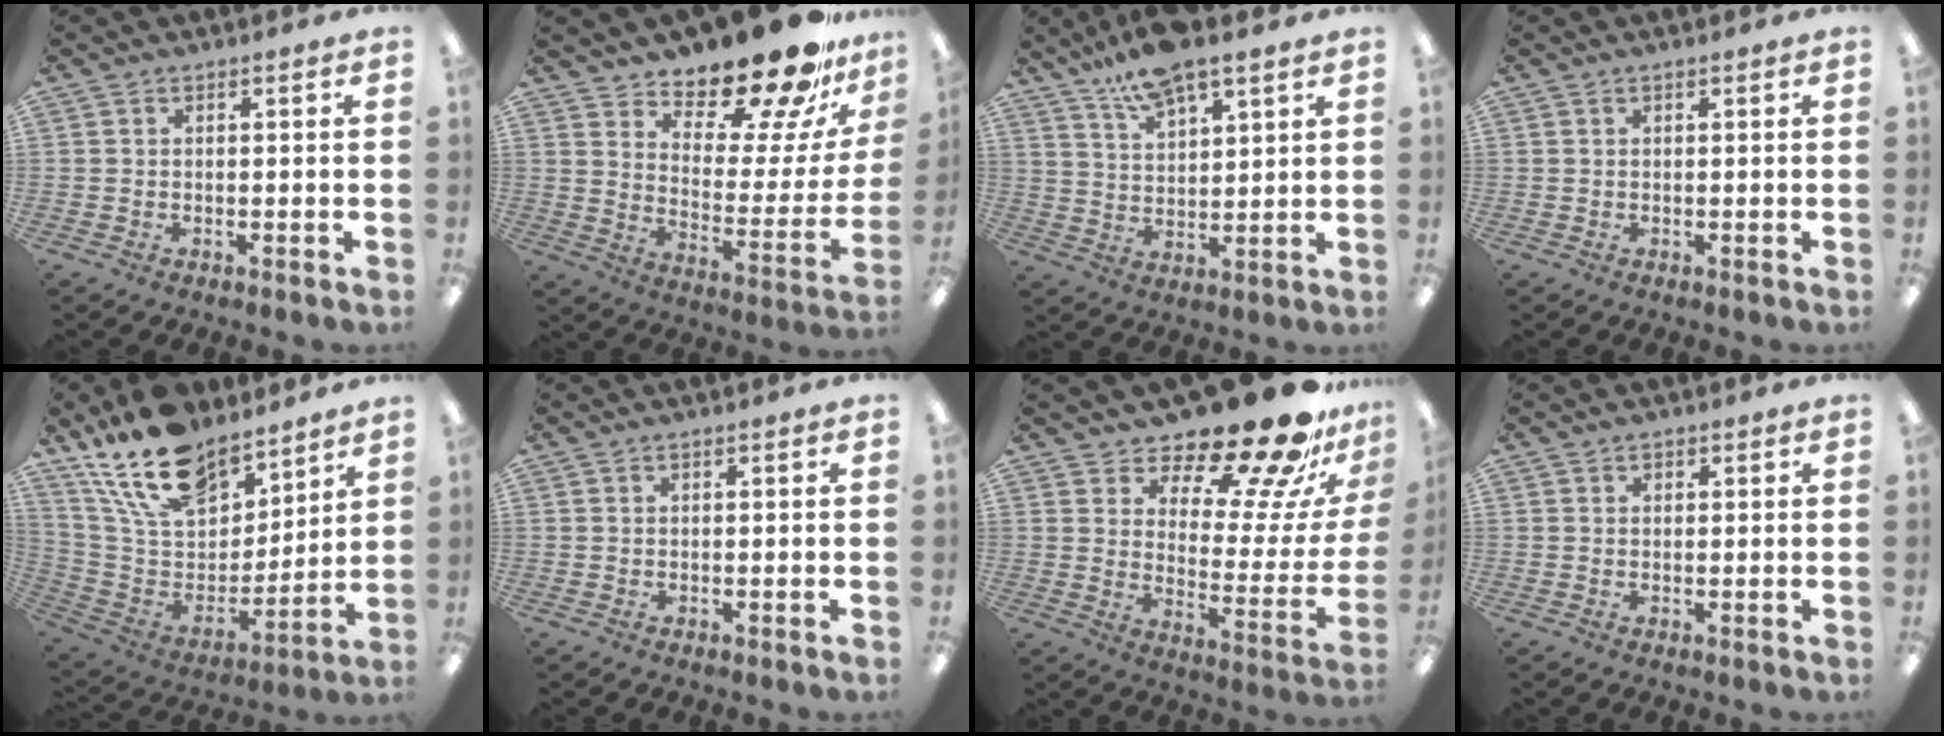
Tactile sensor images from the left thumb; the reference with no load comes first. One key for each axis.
{"total": 20.3, "fx": 17.4, "fy": 5.6, "fz": 8.8, "tx": -0.112, "ty": -0.138, "tz": 0.284}
{"total": 10.6, "fx": 8.4, "fy": 3.1, "fz": 5.6, "tx": -0.112, "ty": -0.034, "tz": 0.154}
{"total": 0.0}
{"total": 20.6, "fx": 15.2, "fy": 10.4, "fz": 9.3, "tx": -0.187, "ty": -0.084, "tz": 0.278}
{"total": 0.0}
{"total": 22.4, "fx": 17.8, "fy": 6.1, "fz": 12.2, "tx": -0.164, "ty": -0.135, "tz": 0.283}
{"total": 0.9, "fx": 0.7, "fy": 0.5, "fz": 0.3, "tx": 0.003, "ty": -0.001, "tz": 0.010}